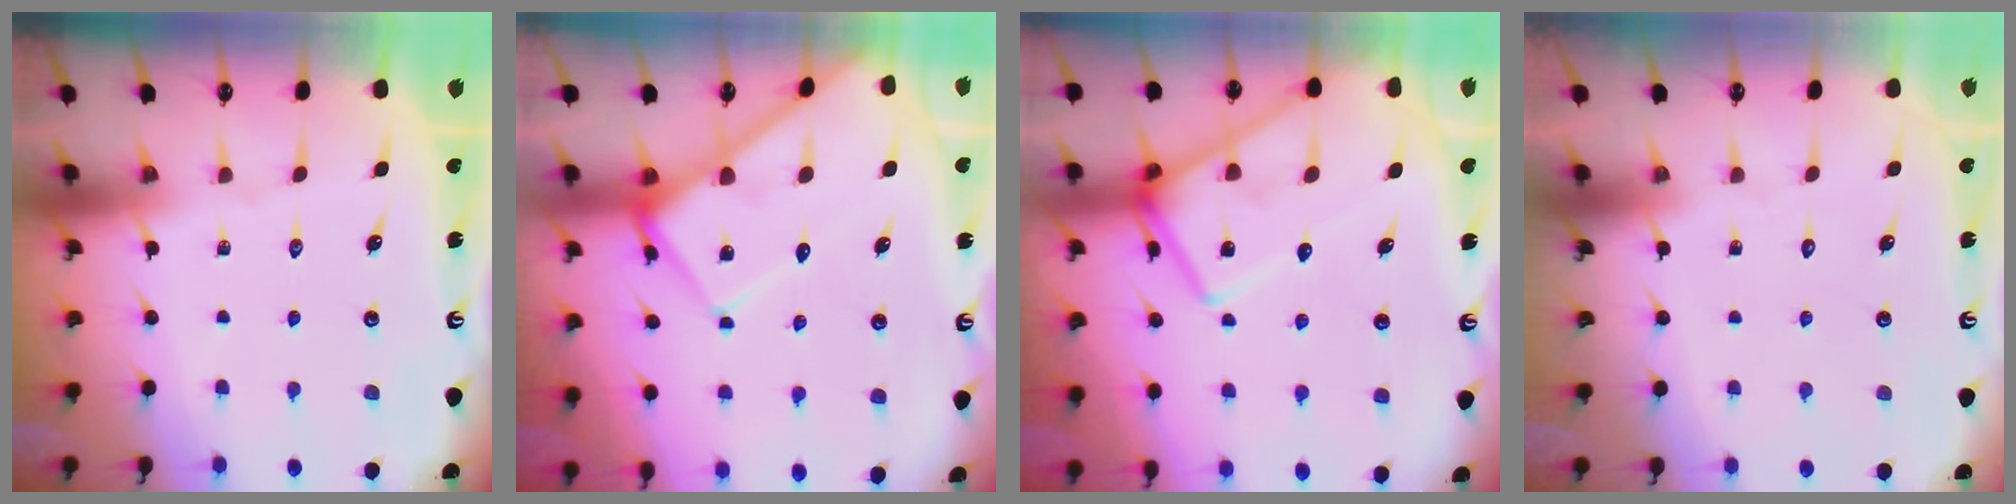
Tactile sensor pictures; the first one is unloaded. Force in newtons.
{"total": 9.7, "press": 9.7, "slide": 1.0}
{"total": 16.3, "press": 16.3, "slide": 1.4}
{"total": 1.7, "press": 1.7, "slide": 0.1}